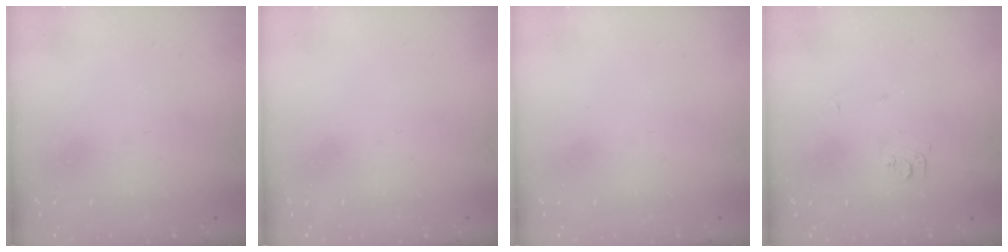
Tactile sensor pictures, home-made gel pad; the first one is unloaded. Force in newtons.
{"total": 1.5, "press": 1.5, "slide": 0.1}
{"total": 1.7, "press": 1.6, "slide": 0.1}
{"total": 5.7, "press": 5.7, "slide": 0.6}